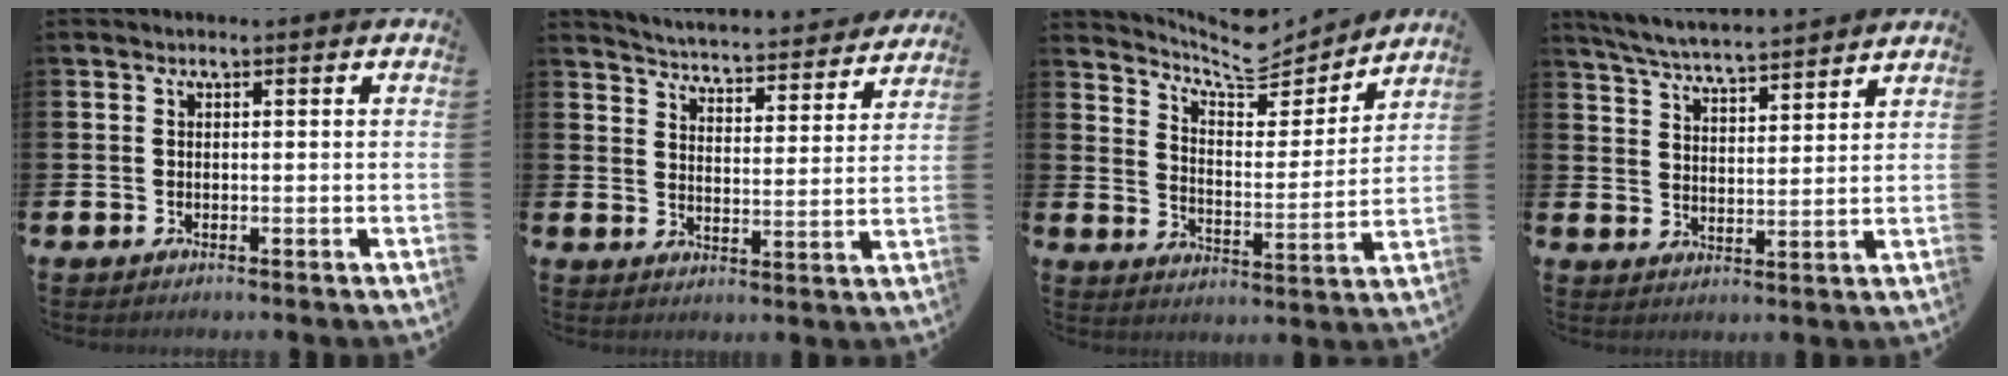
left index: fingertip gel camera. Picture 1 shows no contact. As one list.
[{"total": 4.7, "force": [4.6, 0.3, 0.4], "torque": [-0.029, -0.044, 0.075]}, {"total": 7.5, "force": [6.9, 2.0, 2.1], "torque": [-0.061, -0.054, 0.116]}, {"total": 5.6, "force": [5.6, -0.1, 0.9], "torque": [-0.046, -0.037, 0.098]}]